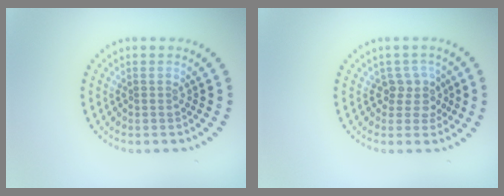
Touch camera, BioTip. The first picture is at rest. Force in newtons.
{"total": 2.2, "press": 1.7, "slide": 1.4}